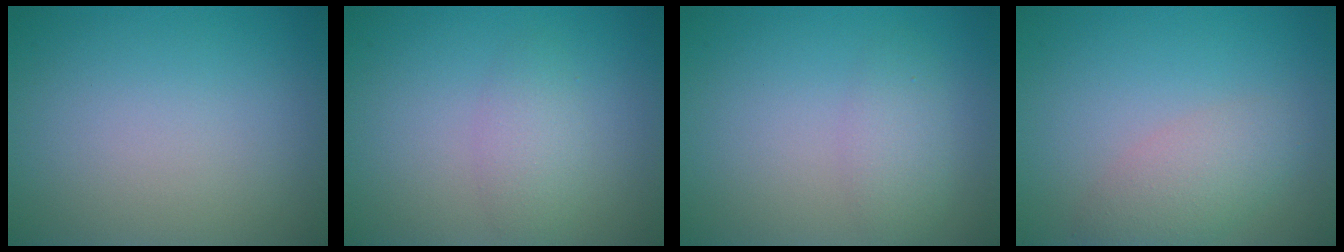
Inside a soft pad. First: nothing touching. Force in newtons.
{"total": 2.1, "press": 2.1, "slide": 0.1}
{"total": 2.2, "press": 2.2, "slide": 0.1}
{"total": 3.1, "press": 3.1, "slide": 0.2}